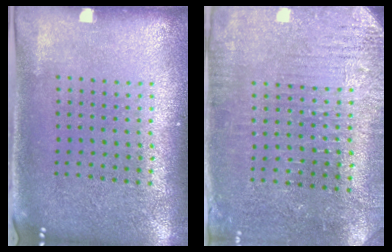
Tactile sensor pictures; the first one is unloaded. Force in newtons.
{"total": 2.9, "press": 2.8, "slide": 0.7}